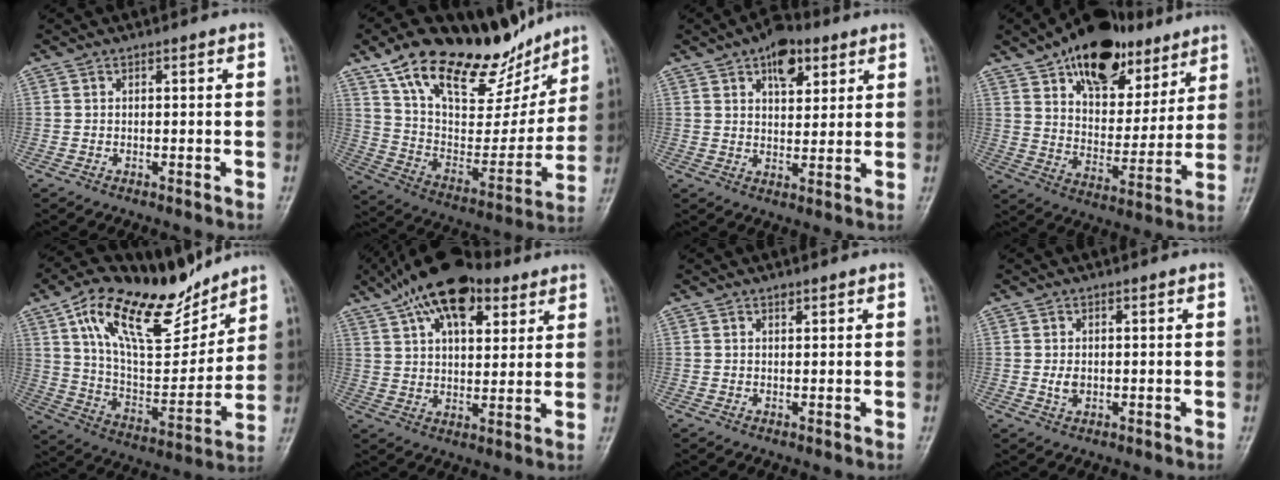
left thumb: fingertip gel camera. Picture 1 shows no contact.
{"total": 27.8, "force": [19.4, 12.2, 15.7], "torque": [-0.204, -0.053, 0.323]}
{"total": 8.9, "force": [4.7, 4.9, 5.7], "torque": [-0.056, -0.017, 0.066]}
{"total": 21.9, "force": [13.4, 11.8, 12.7], "torque": [-0.146, -0.046, 0.217]}
{"total": 23.2, "force": [15.1, 9.5, 14.9], "torque": [-0.201, -0.054, 0.268]}
{"total": 16.5, "force": [9.6, 8.2, 10.6], "torque": [-0.154, -0.012, 0.158]}
{"total": 0.9, "force": [0.7, 0.5, 0.4], "torque": [-0.004, -0.005, 0.010]}
{"total": 2.3, "force": [0.0, 1.6, 1.6], "torque": [-0.023, -0.002, 0.004]}